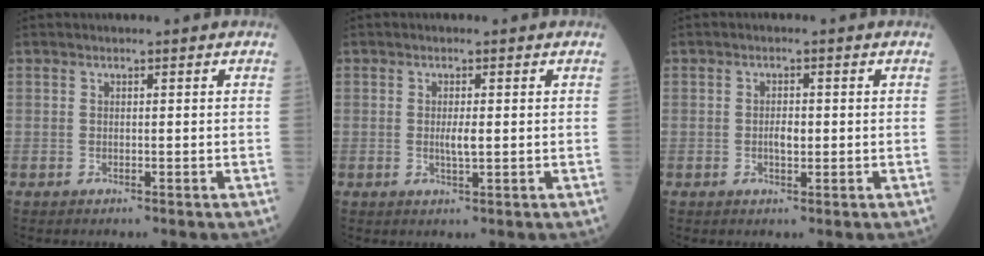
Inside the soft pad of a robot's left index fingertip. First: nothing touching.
{"total": 2.1, "force": [0.0, 0.3, 2.0], "torque": [-0.042, -0.002, 0.002]}
{"total": 2.0, "force": [-0.2, 0.8, 1.8], "torque": [-0.034, 0.002, -0.002]}